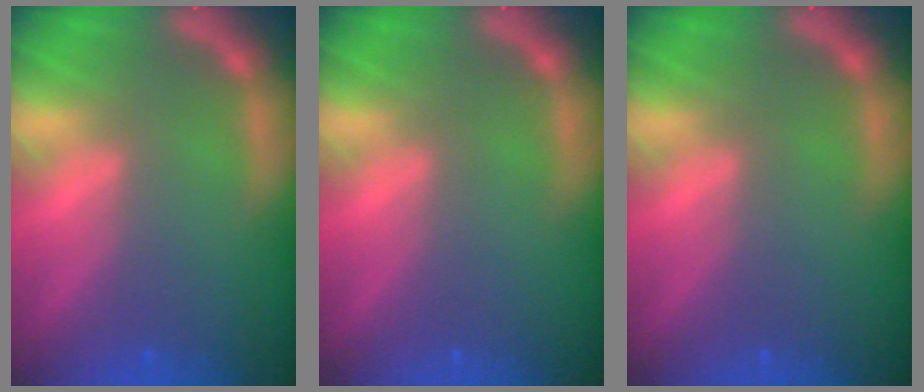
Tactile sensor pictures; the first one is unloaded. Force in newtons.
{"total": 0.0}
{"total": 0.0}